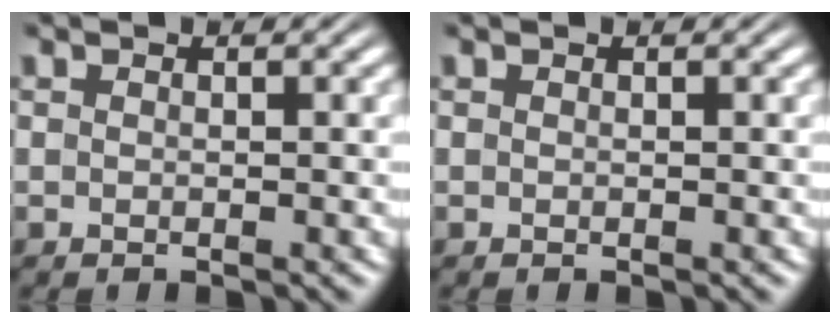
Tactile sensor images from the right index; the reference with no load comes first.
{"total": 0.0}